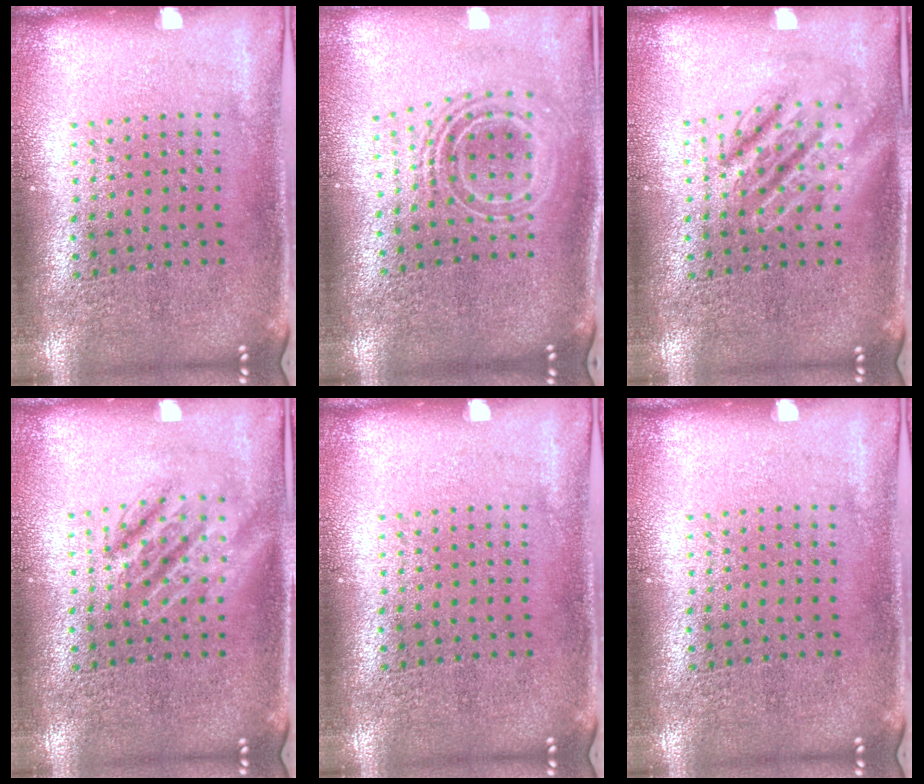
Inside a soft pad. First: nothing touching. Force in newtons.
{"total": 2.1, "press": 1.5, "slide": 1.4}
{"total": 2.7, "press": 2.7, "slide": 0.4}
{"total": 2.7, "press": 2.6, "slide": 0.4}
{"total": 0.0}
{"total": 0.0}